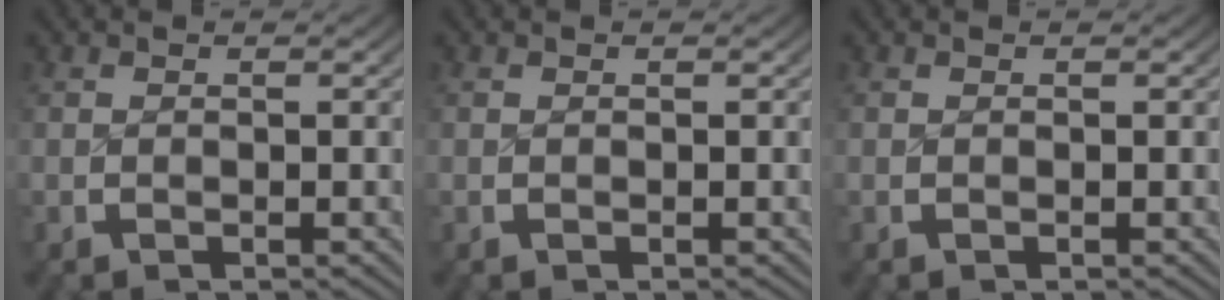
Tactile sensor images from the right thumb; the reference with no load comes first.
{"total": 0.0}
{"total": 0.0}